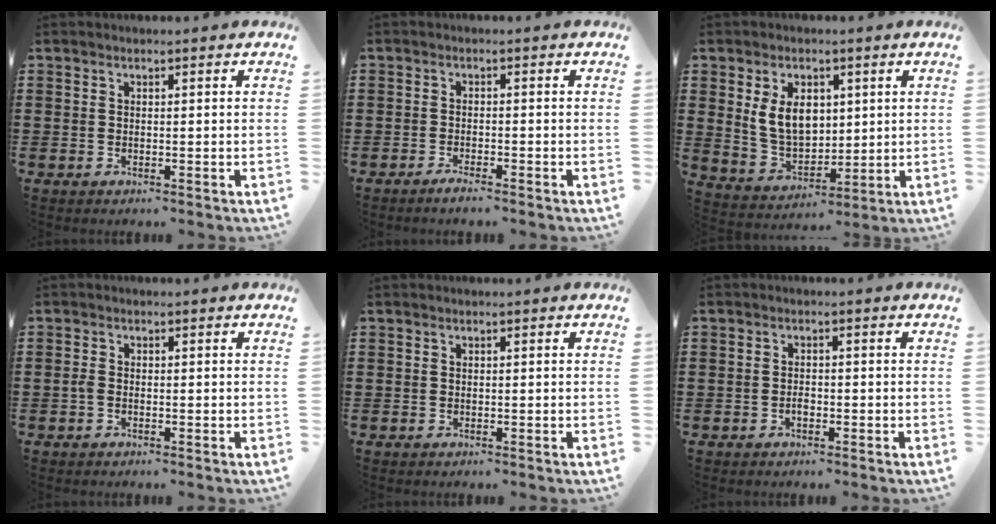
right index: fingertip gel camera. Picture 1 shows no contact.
{"total": 1.5, "force": [-1.3, -0.4, 0.6], "torque": [-0.009, -0.003, -0.024]}
{"total": 7.5, "force": [1.9, 4.9, 5.3], "torque": [-0.122, 0.008, 0.031]}
{"total": 1.1, "force": [-0.4, 0.5, 0.8], "torque": [-0.023, -0.003, -0.010]}
{"total": 0.0}
{"total": 1.1, "force": [-0.6, 0.5, 0.8], "torque": [-0.015, -0.003, -0.009]}